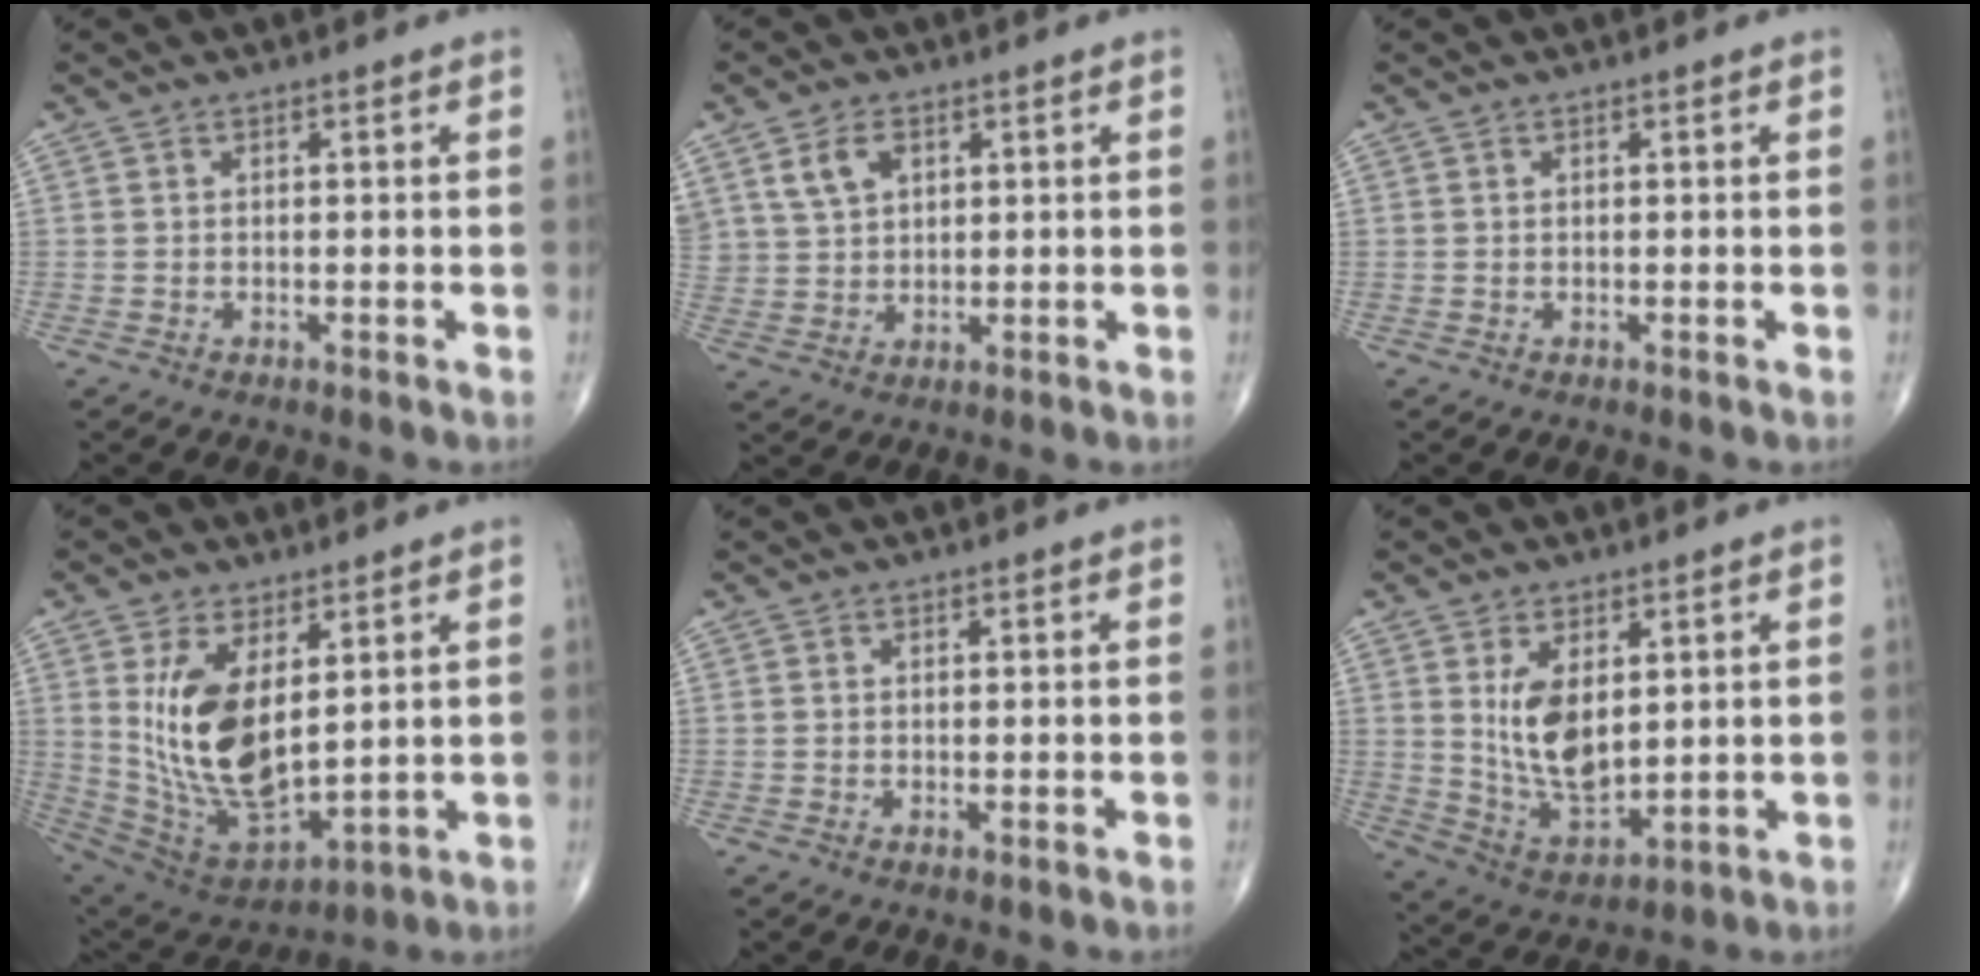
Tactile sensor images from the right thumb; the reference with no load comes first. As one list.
[{"total": 6.0, "force": [2.8, 4.0, 3.4], "torque": [-0.053, -0.010, 0.060]}, {"total": 0.0}, {"total": 16.8, "force": [3.8, 8.5, 14.0], "torque": [-0.250, -0.025, 0.097]}, {"total": 0.5, "force": [-0.2, 0.1, 0.5], "torque": [-0.012, -0.004, -0.005]}, {"total": 11.0, "force": [2.6, 6.0, 8.9], "torque": [-0.144, -0.025, 0.066]}]